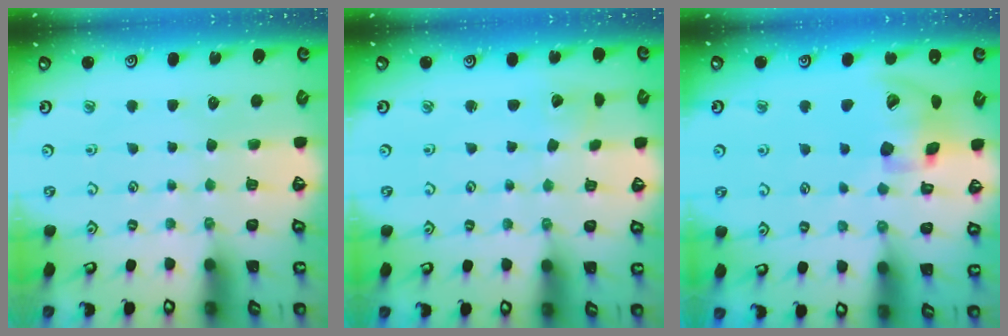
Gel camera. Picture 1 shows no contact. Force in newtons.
{"total": 2.4, "press": 2.4, "slide": 0.2}
{"total": 14.9, "press": 14.8, "slide": 1.8}